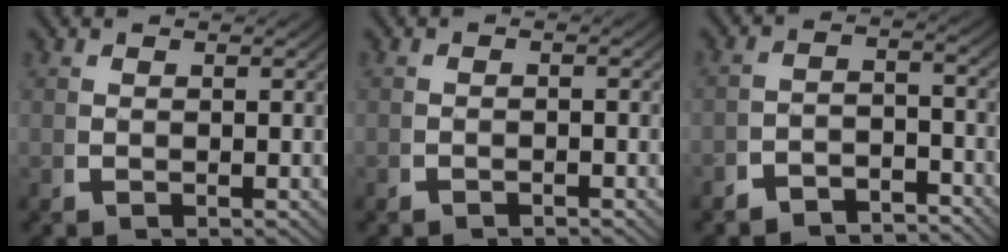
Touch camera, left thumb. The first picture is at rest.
{"total": 0.9, "force": [-0.9, 0.1, 0.1], "torque": [-0.002, -0.002, -0.016]}
{"total": 4.0, "force": [-3.8, 1.0, 0.9], "torque": [-0.005, -0.013, -0.064]}